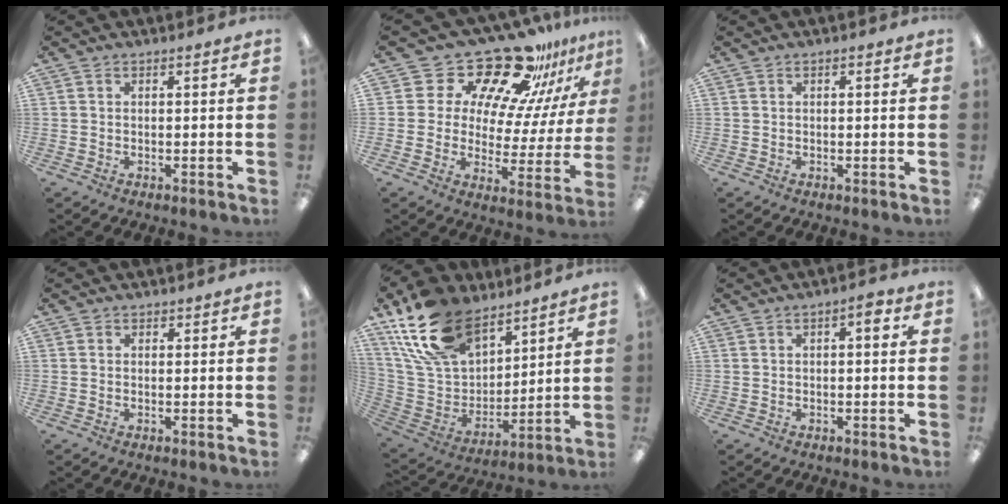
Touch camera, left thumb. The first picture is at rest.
{"total": 21.7, "force": [17.2, 9.6, 9.0], "torque": [-0.150, -0.128, 0.298]}
{"total": 0.8, "force": [0.2, 0.2, 0.7], "torque": [-0.014, 0.001, 0.003]}
{"total": 0.7, "force": [0.5, 0.5, 0.0], "torque": [0.001, 0.003, 0.008]}
{"total": 20.2, "force": [13.5, 11.3, 9.8], "torque": [-0.205, -0.055, 0.255]}
{"total": 2.7, "force": [0.6, 0.9, 2.4], "torque": [-0.033, 0.000, 0.005]}